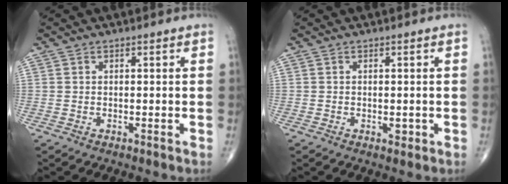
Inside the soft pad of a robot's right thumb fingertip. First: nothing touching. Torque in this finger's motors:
{"motor_torque": [2.06, 2.94, 1.67, -0.40, 0.59]}